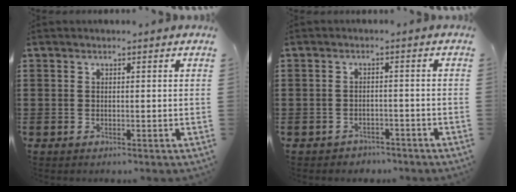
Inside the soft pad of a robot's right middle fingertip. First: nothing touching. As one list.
[{"total": 1.9, "force": [-1.8, 0.6, -0.1], "torque": [-0.005, 0.003, -0.041]}]